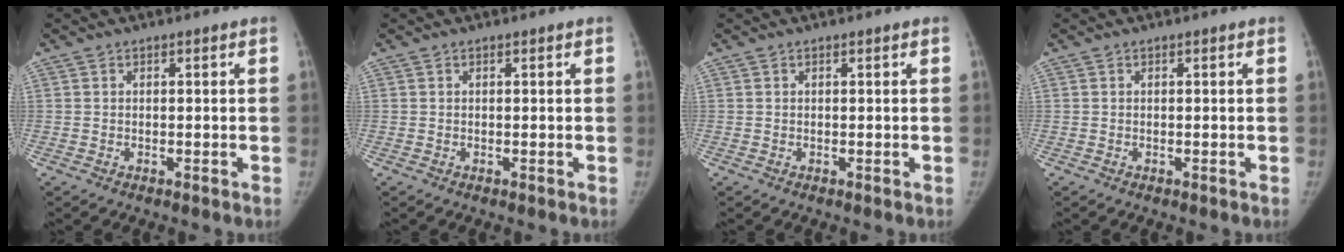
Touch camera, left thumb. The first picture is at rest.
{"total": 0.0}
{"total": 0.0}
{"total": 0.0}